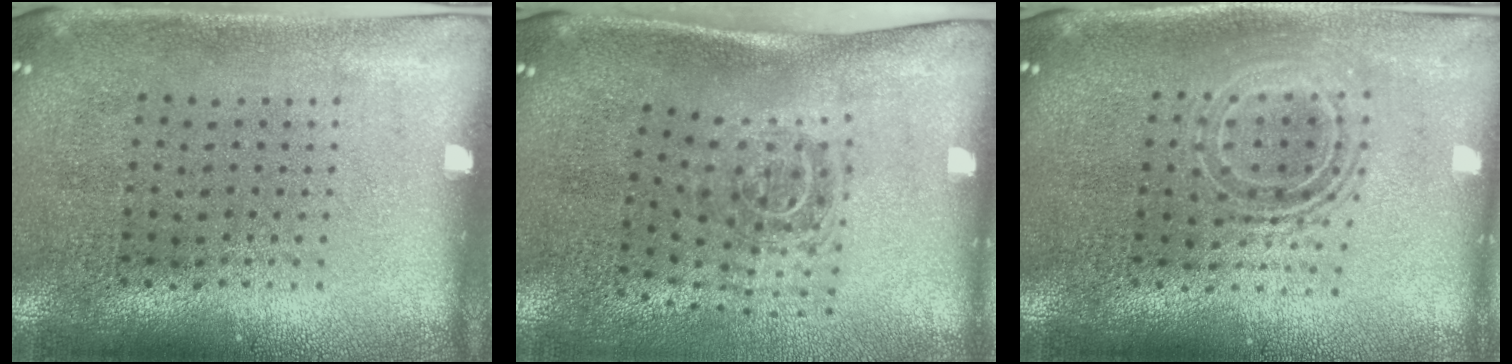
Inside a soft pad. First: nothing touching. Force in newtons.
{"total": 1.8, "press": 1.2, "slide": 1.4}
{"total": 1.7, "press": 1.3, "slide": 1.0}